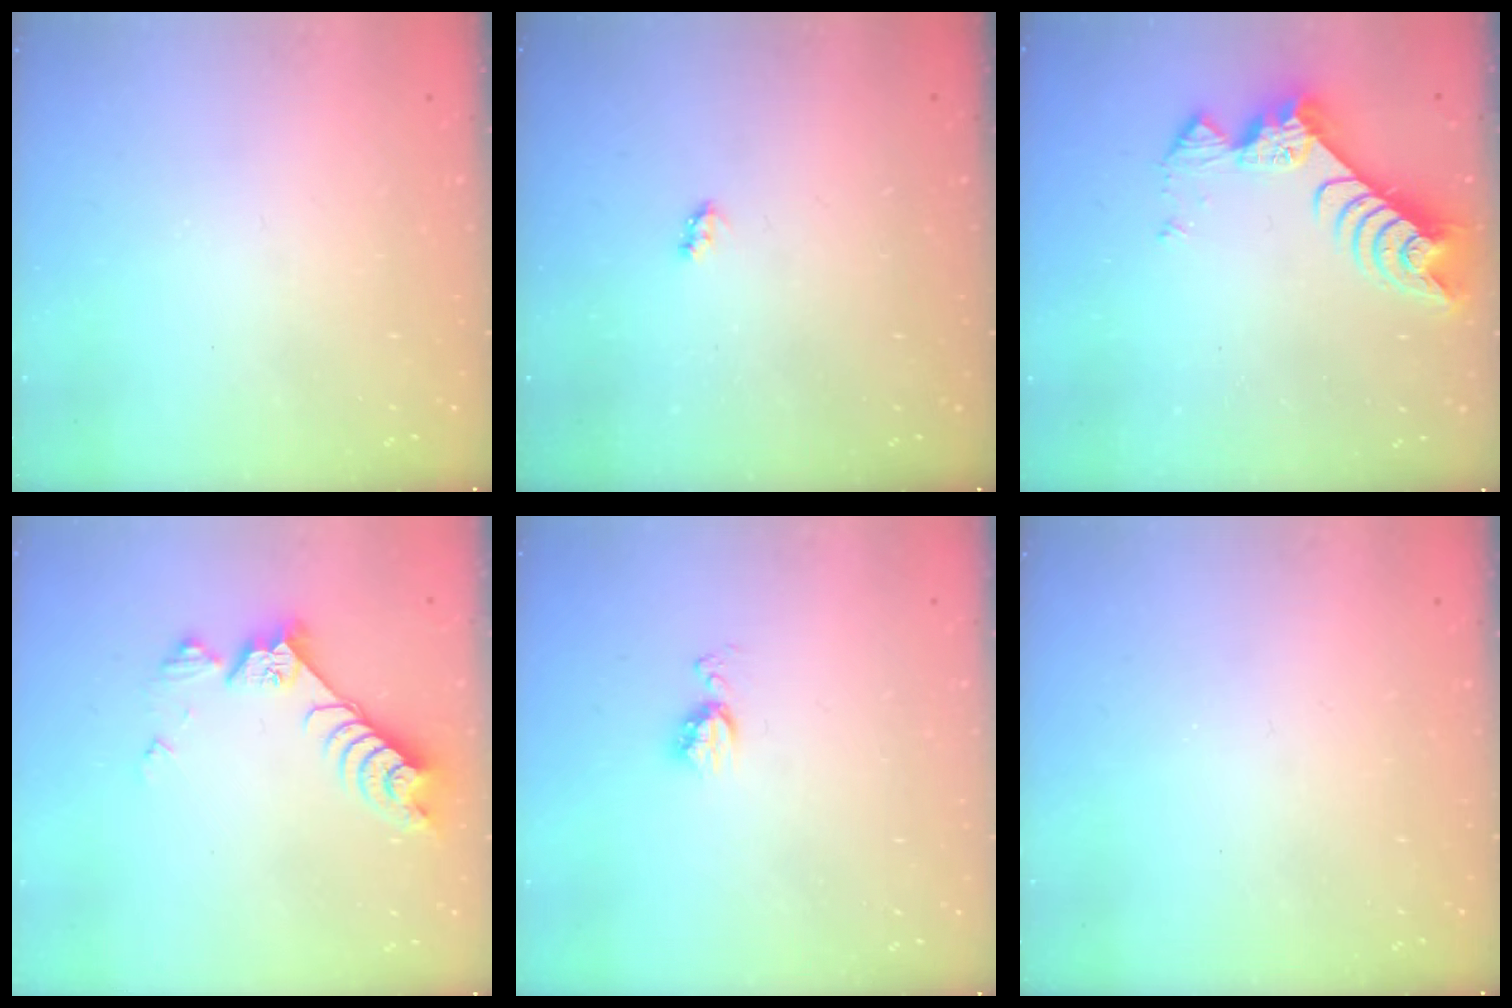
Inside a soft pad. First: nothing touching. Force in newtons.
{"total": 2.7, "press": 2.7, "slide": 0.4}
{"total": 8.4, "press": 8.3, "slide": 0.7}
{"total": 8.6, "press": 8.6, "slide": 0.3}
{"total": 5.8, "press": 5.7, "slide": 0.6}
{"total": 0.0}